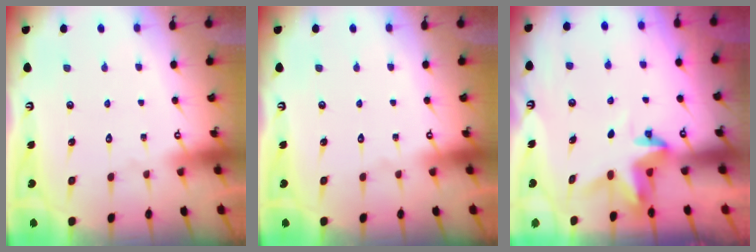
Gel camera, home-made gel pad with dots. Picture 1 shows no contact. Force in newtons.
{"total": 0.0}
{"total": 3.7, "press": 3.7, "slide": 0.4}